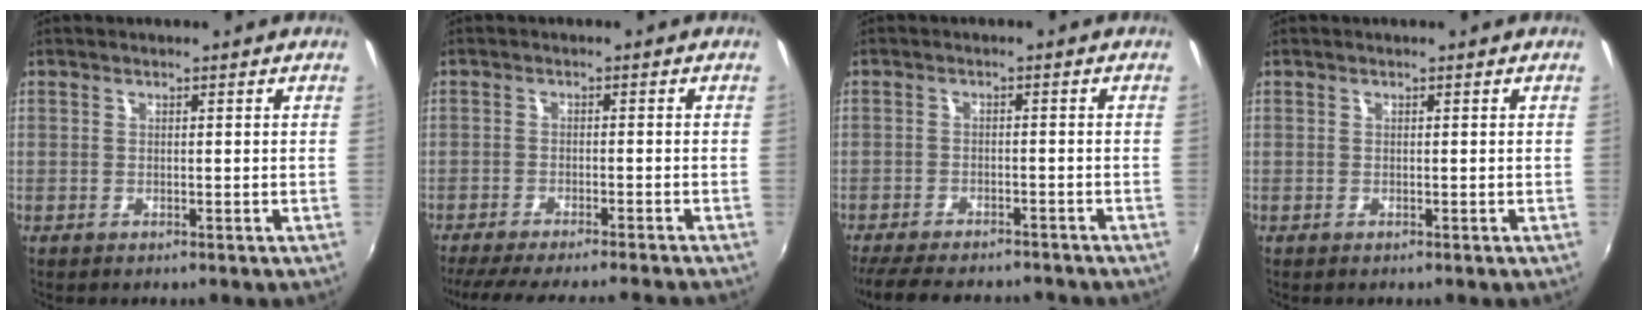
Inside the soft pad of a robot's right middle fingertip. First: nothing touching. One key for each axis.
{"total": 13.3, "fx": -11.9, "fy": 0.1, "fz": 6.0, "tx": -0.125, "ty": -0.021, "tz": -0.180}
{"total": 13.2, "fx": -11.3, "fy": 3.7, "fz": 5.7, "tx": -0.127, "ty": -0.022, "tz": -0.171}
{"total": 0.0}